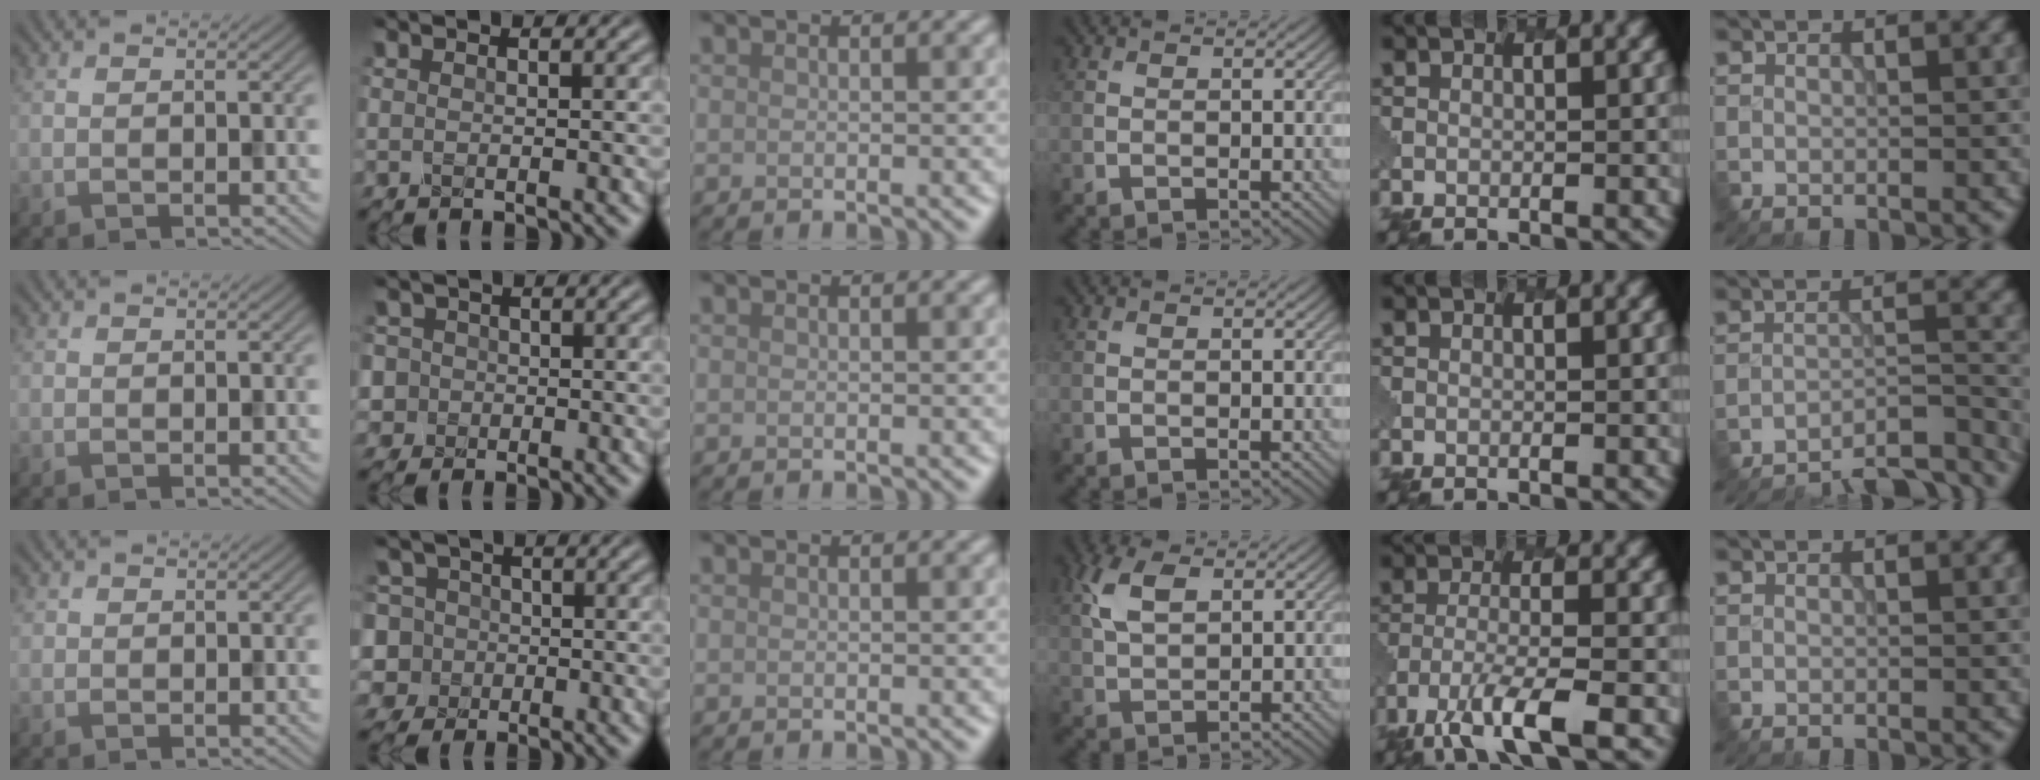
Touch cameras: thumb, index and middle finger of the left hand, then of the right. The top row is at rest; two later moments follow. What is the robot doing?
{"motion": "extract", "object": "pen bag"}